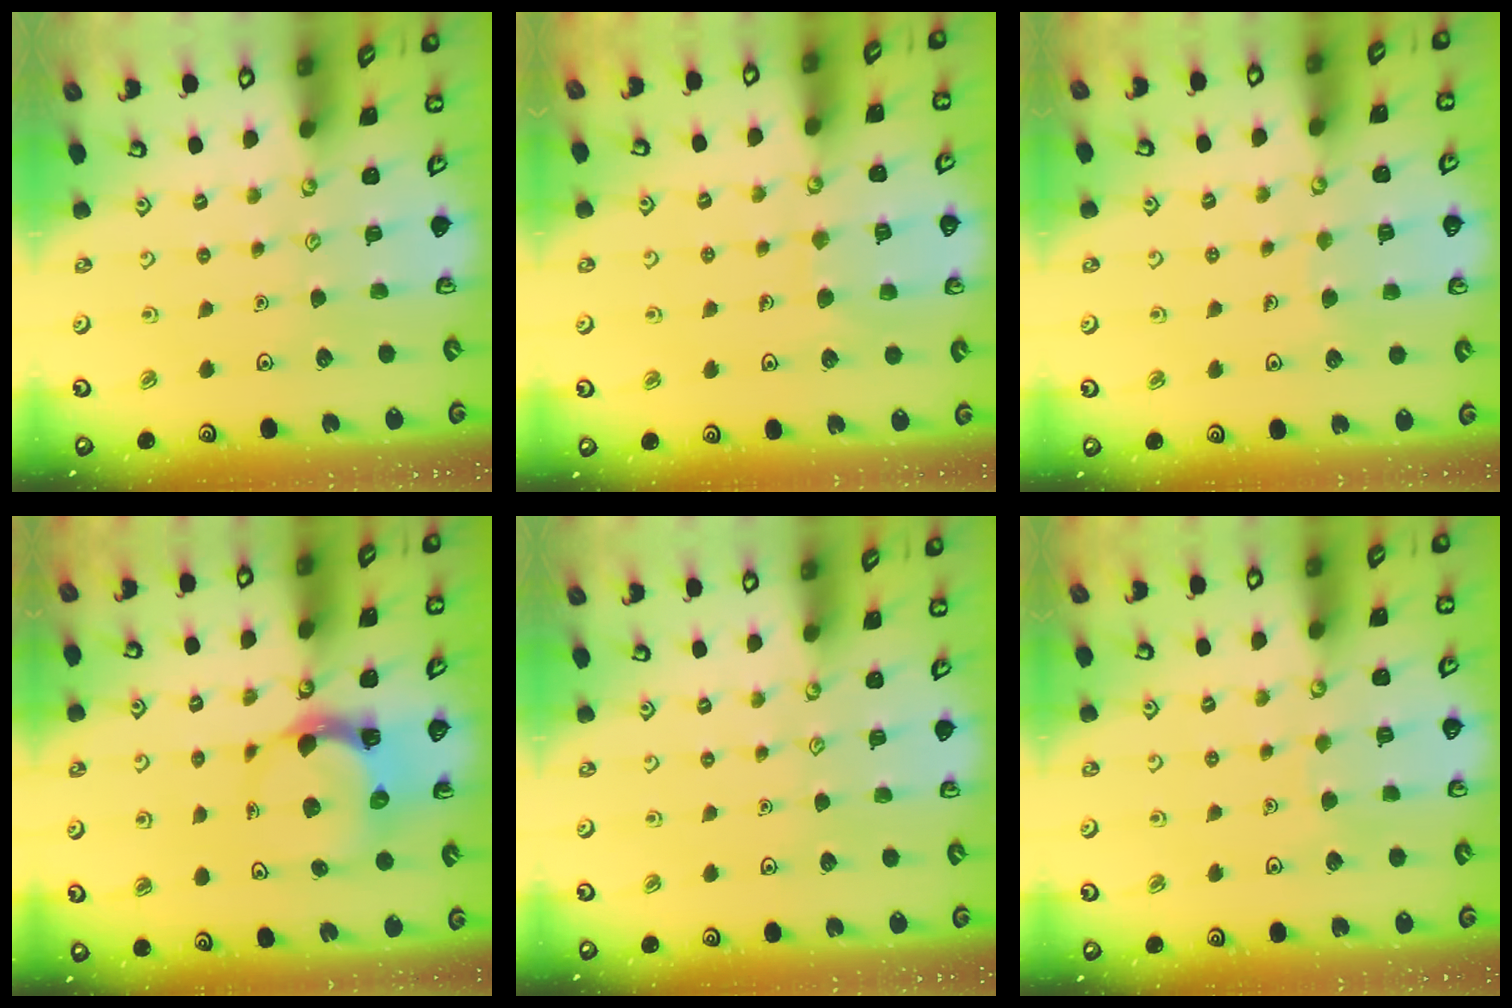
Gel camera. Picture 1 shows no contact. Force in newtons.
{"total": 6.6, "press": 6.6, "slide": 0.6}
{"total": 3.3, "press": 3.3, "slide": 0.2}
{"total": 4.7, "press": 4.7, "slide": 0.7}
{"total": 0.0}
{"total": 2.4, "press": 2.4, "slide": 0.1}